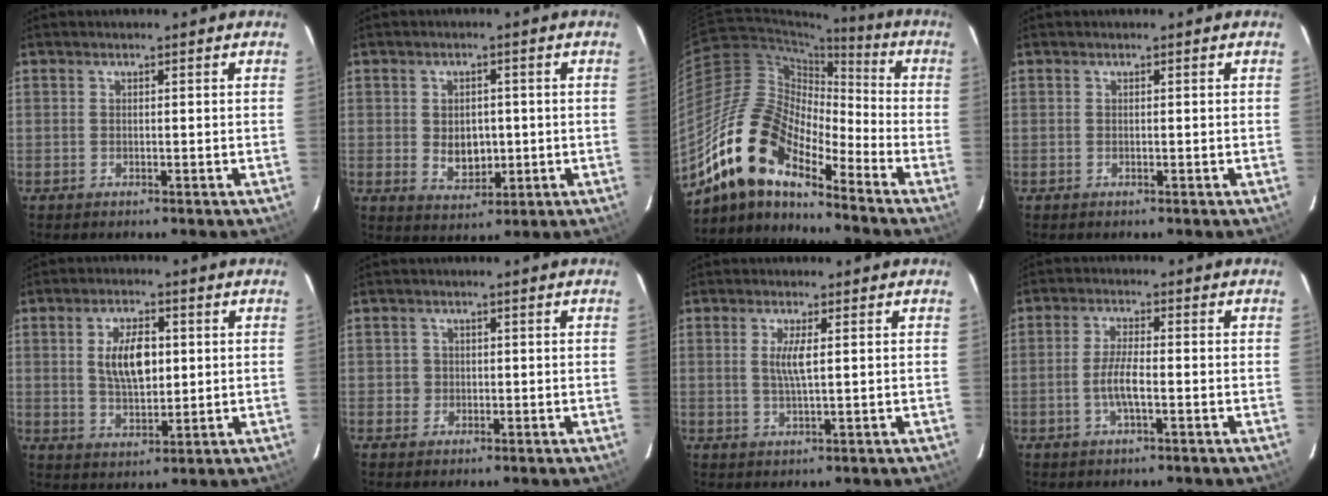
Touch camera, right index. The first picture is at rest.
{"total": 6.0, "force": [-0.4, 4.4, 4.0], "torque": [-0.071, -0.005, 0.006]}
{"total": 15.7, "force": [-12.0, 5.3, 8.6], "torque": [-0.145, -0.003, -0.241]}
{"total": 0.0}
{"total": 8.5, "force": [1.5, 4.2, 7.3], "torque": [-0.133, 0.005, 0.031]}
{"total": 1.6, "force": [-0.3, 1.6, 0.1], "torque": [-0.001, 0.002, -0.002]}
{"total": 3.4, "force": [0.6, 0.2, 3.4], "torque": [-0.066, -0.004, 0.011]}
{"total": 4.8, "force": [-1.5, 1.0, 4.4], "torque": [-0.091, -0.001, -0.028]}